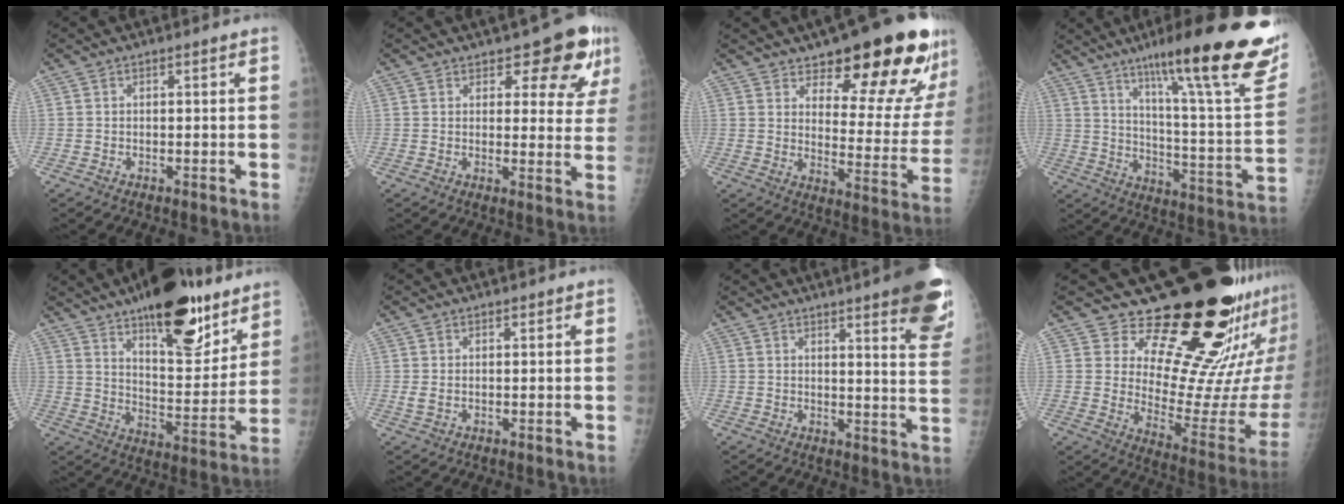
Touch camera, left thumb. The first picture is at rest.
{"total": 9.6, "force": [6.4, 4.3, 5.7], "torque": [-0.031, -0.036, 0.074]}
{"total": 21.9, "force": [15.4, 6.9, 14.0], "torque": [-0.140, -0.098, 0.206]}
{"total": 29.9, "force": [18.4, 4.7, 23.1], "torque": [-0.288, -0.063, 0.267]}
{"total": 21.9, "force": [14.4, 8.2, 14.3], "torque": [-0.166, -0.072, 0.222]}
{"total": 1.6, "force": [0.5, 1.1, 1.1], "torque": [-0.023, -0.005, 0.014]}
{"total": 15.8, "force": [10.0, 2.5, 12.0], "torque": [-0.122, -0.047, 0.109]}
{"total": 24.4, "force": [16.8, 8.8, 15.4], "torque": [-0.179, -0.136, 0.238]}